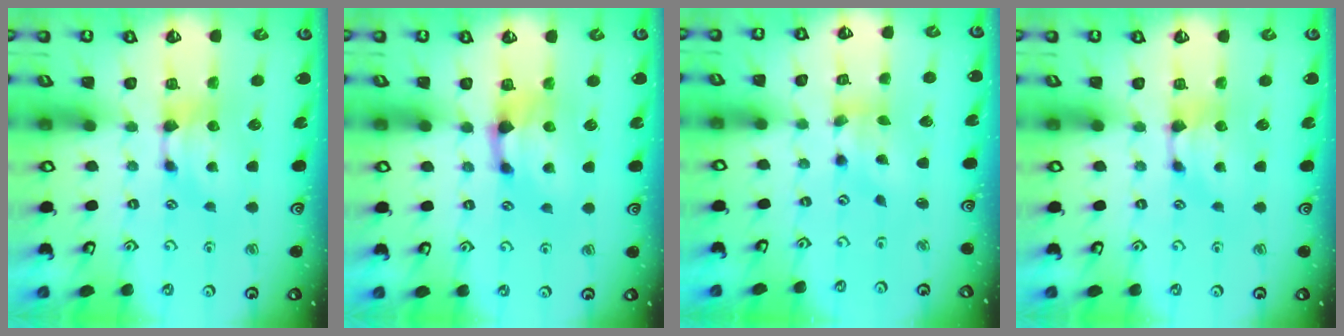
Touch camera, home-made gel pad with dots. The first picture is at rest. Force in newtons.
{"total": 1.7, "press": 1.1, "slide": 1.3}
{"total": 2.7, "press": 2.3, "slide": 1.4}
{"total": 0.0}